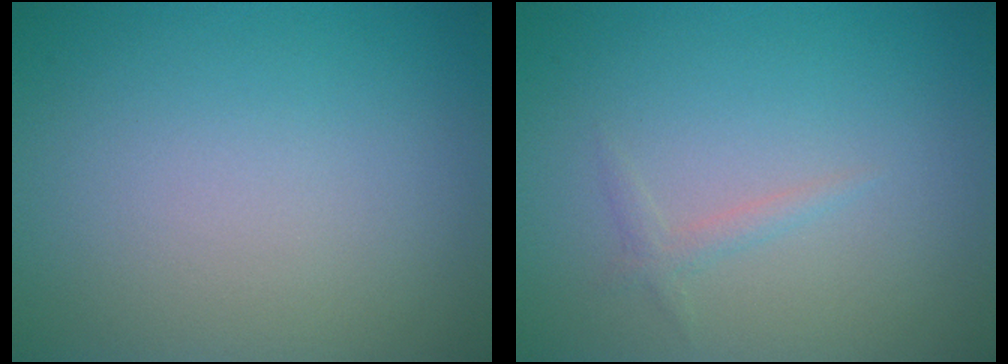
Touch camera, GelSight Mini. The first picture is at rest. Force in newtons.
{"total": 0.9, "press": 0.9, "slide": 0.1}